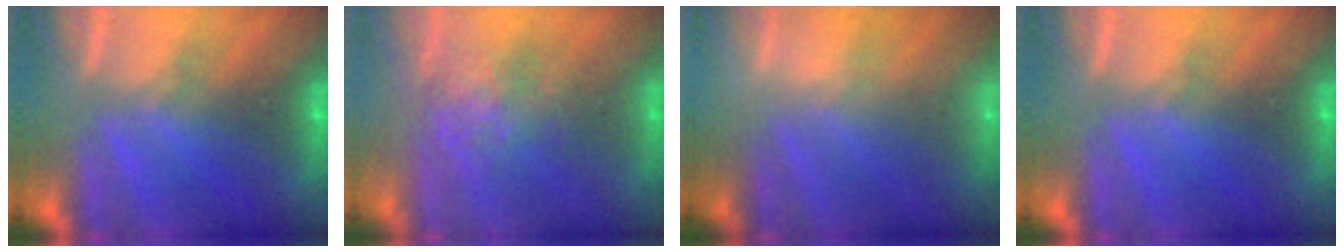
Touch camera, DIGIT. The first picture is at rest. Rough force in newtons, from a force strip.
{"total": 4.1}
{"total": 2.1}
{"total": 0.0}